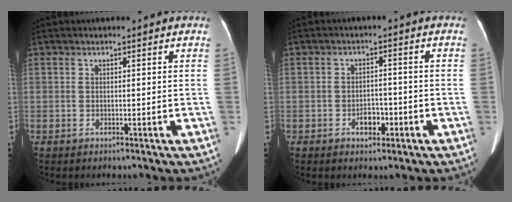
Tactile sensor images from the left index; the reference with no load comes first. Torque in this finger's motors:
{"motor_torque": [0.30, 0.29, 0.00, 0.02]}